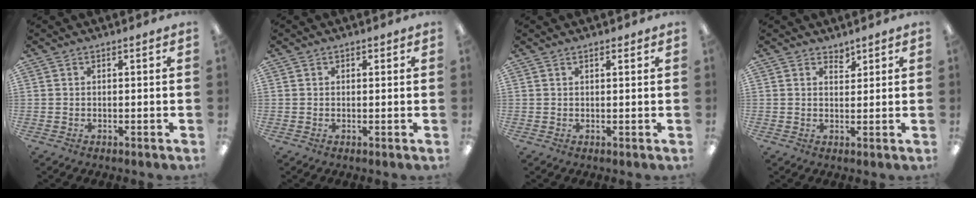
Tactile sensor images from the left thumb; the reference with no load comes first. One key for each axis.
{"total": 0.7, "fx": 0.2, "fy": 0.6, "fz": 0.2, "tx": 0.004, "ty": 0.001, "tz": 0.001}
{"total": 1.0, "fx": 0.7, "fy": 0.4, "fz": 0.6, "tx": -0.005, "ty": -0.002, "tz": 0.010}
{"total": 2.2, "fx": 1.9, "fy": 1.0, "fz": 0.3, "tx": 0.010, "ty": -0.010, "tz": 0.032}